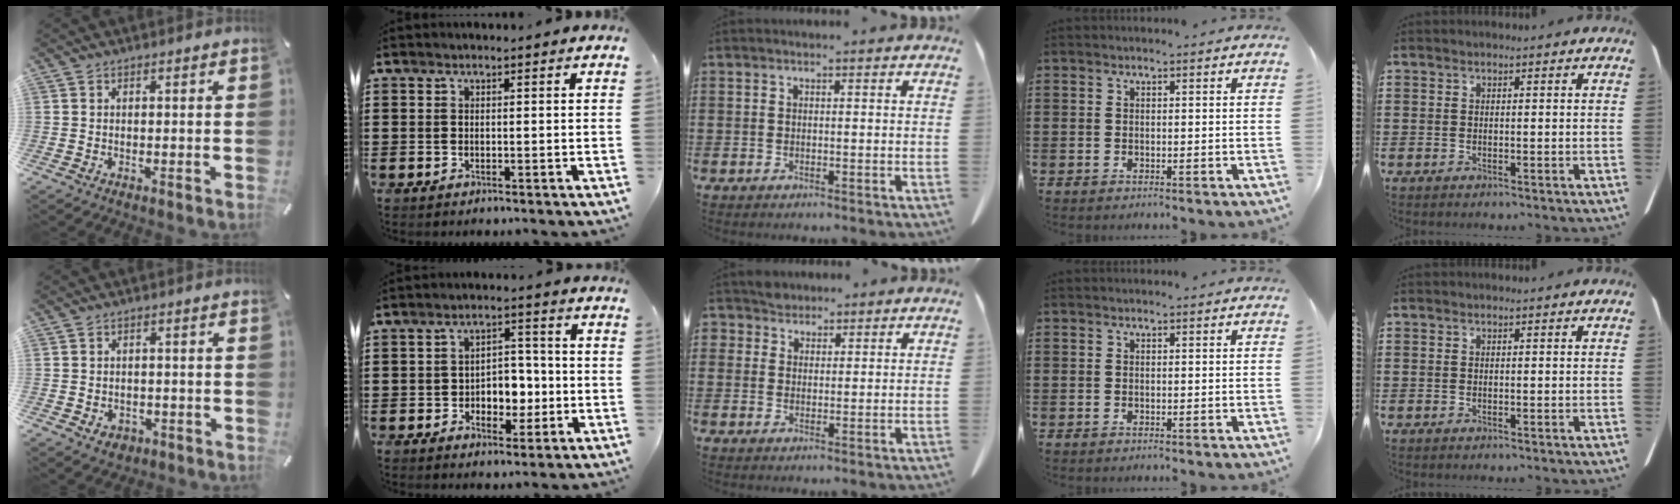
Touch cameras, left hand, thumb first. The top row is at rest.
{"thumb": {"total": 3.1, "force": [-1.1, 2.6, 1.3], "torque": [-0.014, 0.001, -0.022]}, "index": {"total": 4.8, "force": [-1.2, 3.8, 2.7], "torque": [-0.053, 0.008, -0.027]}, "middle": {"total": 2.8, "force": [2.4, 1.5, 0.0], "torque": [-0.010, 0.008, 0.048]}}